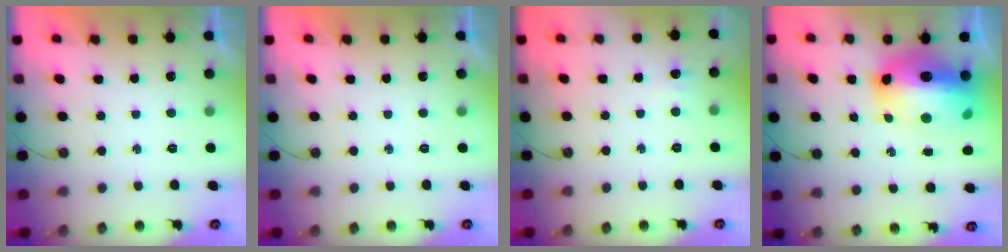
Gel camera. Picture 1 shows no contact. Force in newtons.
{"total": 0.0}
{"total": 3.6, "press": 3.5, "slide": 0.8}
{"total": 20.1, "press": 20.0, "slide": 2.2}